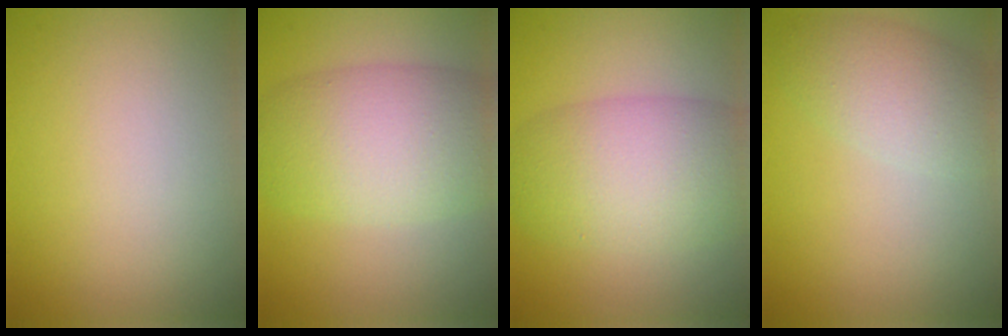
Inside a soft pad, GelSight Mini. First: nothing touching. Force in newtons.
{"total": 7.9, "press": 7.9, "slide": 0.4}
{"total": 7.4, "press": 7.4, "slide": 0.2}
{"total": 4.1, "press": 4.0, "slide": 0.4}